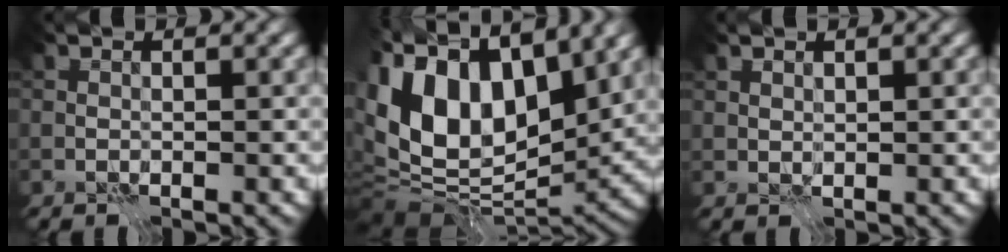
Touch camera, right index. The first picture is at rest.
{"total": 14.7, "force": [4.3, 8.0, 11.5], "torque": [-0.238, 0.012, 0.076]}
{"total": 0.8, "force": [0.8, 0.2, 0.1], "torque": [-0.001, 0.002, 0.018]}